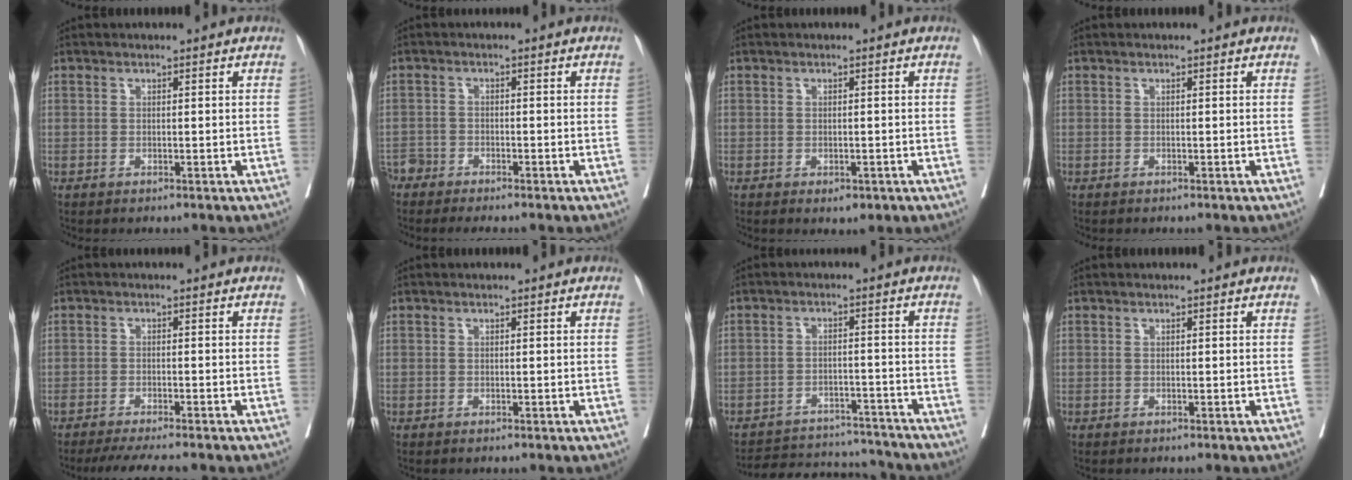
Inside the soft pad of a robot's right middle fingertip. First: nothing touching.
{"total": 3.7, "force": [-3.5, 0.7, 0.6], "torque": [0.001, -0.009, -0.064]}
{"total": 1.8, "force": [-0.9, 1.0, 1.2], "torque": [-0.013, 0.000, -0.003]}
{"total": 0.0}
{"total": 6.5, "force": [-5.7, 0.0, 3.2], "torque": [-0.038, -0.015, -0.090]}
{"total": 0.0}
{"total": 12.0, "force": [-11.7, 2.7, 1.2], "torque": [-0.015, 0.017, -0.161]}
{"total": 0.0}